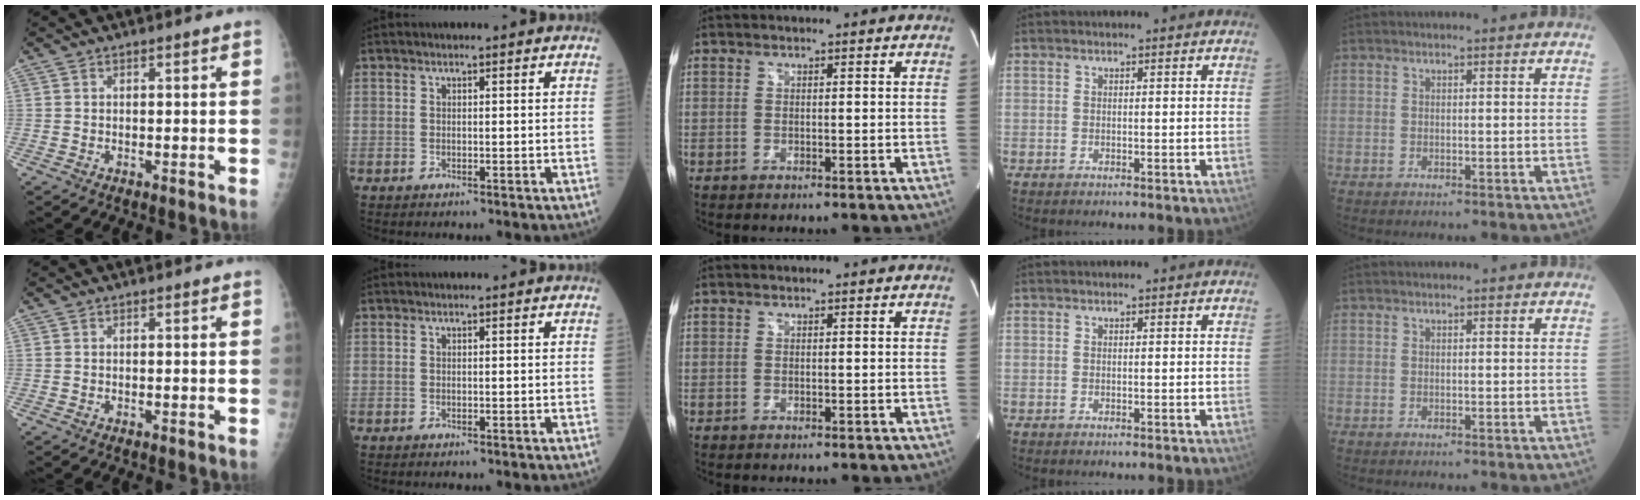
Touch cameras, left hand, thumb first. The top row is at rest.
{}